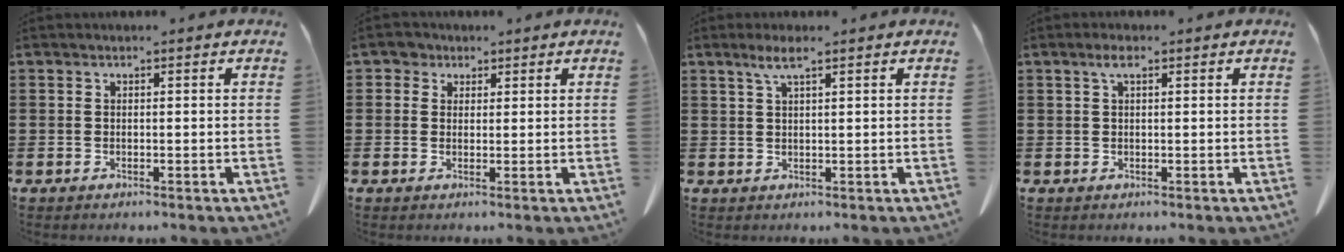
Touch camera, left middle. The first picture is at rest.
{"total": 2.1, "force": [1.4, 1.5, 0.3], "torque": [-0.015, 0.008, 0.025]}
{"total": 2.8, "force": [1.6, 0.3, 2.2], "torque": [-0.047, 0.002, 0.029]}
{"total": 2.1, "force": [0.8, 0.7, 1.8], "torque": [-0.039, 0.006, 0.013]}